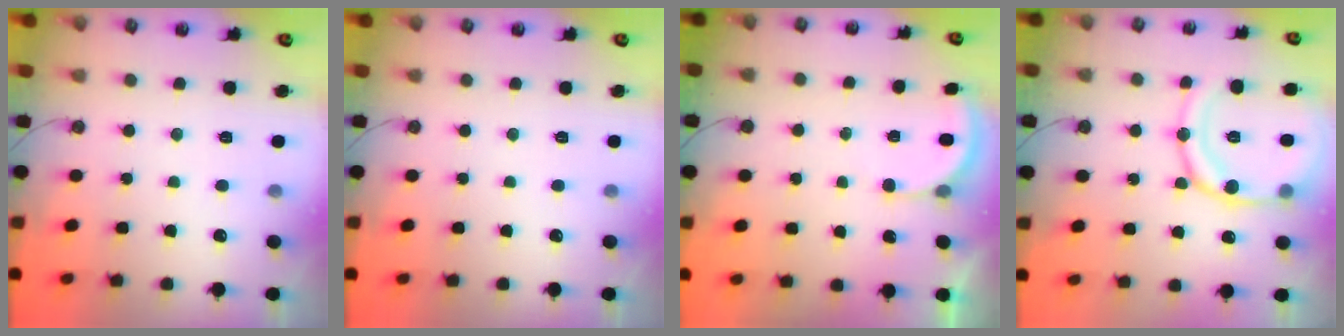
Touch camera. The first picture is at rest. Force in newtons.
{"total": 0.0}
{"total": 2.7, "press": 2.7, "slide": 0.5}
{"total": 16.6, "press": 16.5, "slide": 1.9}